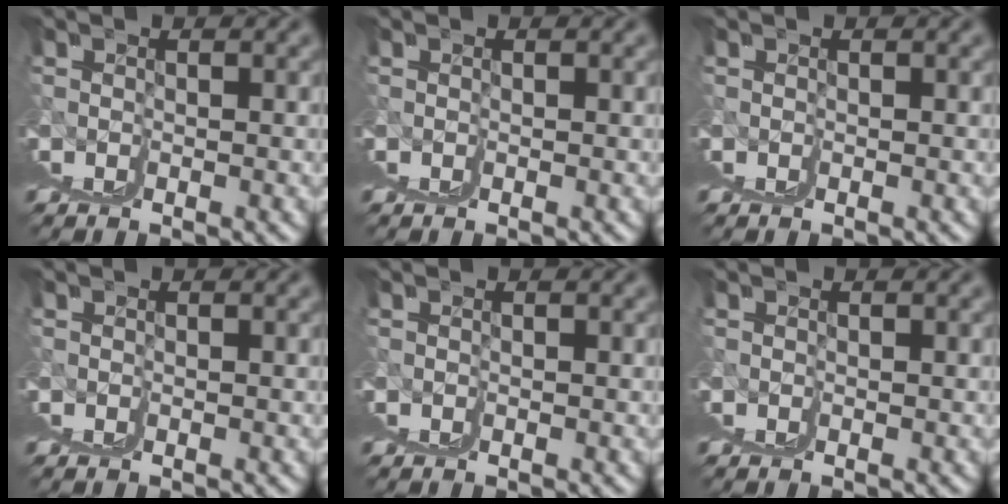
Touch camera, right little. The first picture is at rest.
{"total": 0.0}
{"total": 0.0}
{"total": 0.0}
{"total": 0.0}
{"total": 0.0}